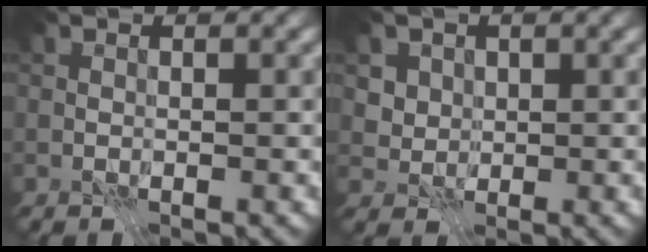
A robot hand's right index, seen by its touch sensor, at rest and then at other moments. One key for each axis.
{"total": 3.5, "fx": 1.6, "fy": 2.9, "fz": 1.3, "tx": -0.032, "ty": -0.008, "tz": 0.029}